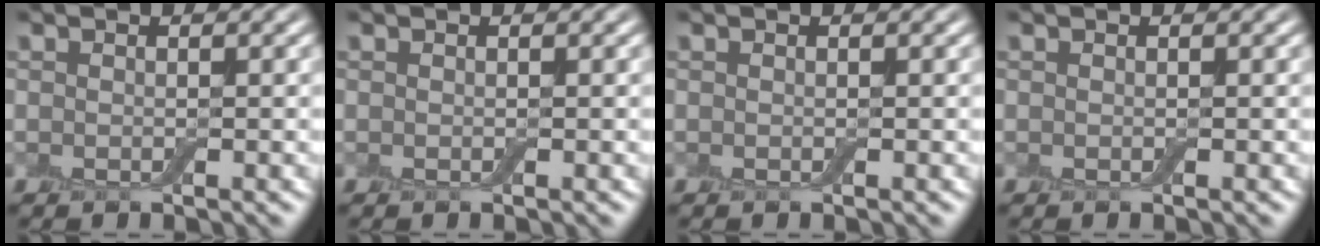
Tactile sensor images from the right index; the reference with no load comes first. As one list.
[{"total": 0.0}, {"total": 0.0}, {"total": 0.0}]